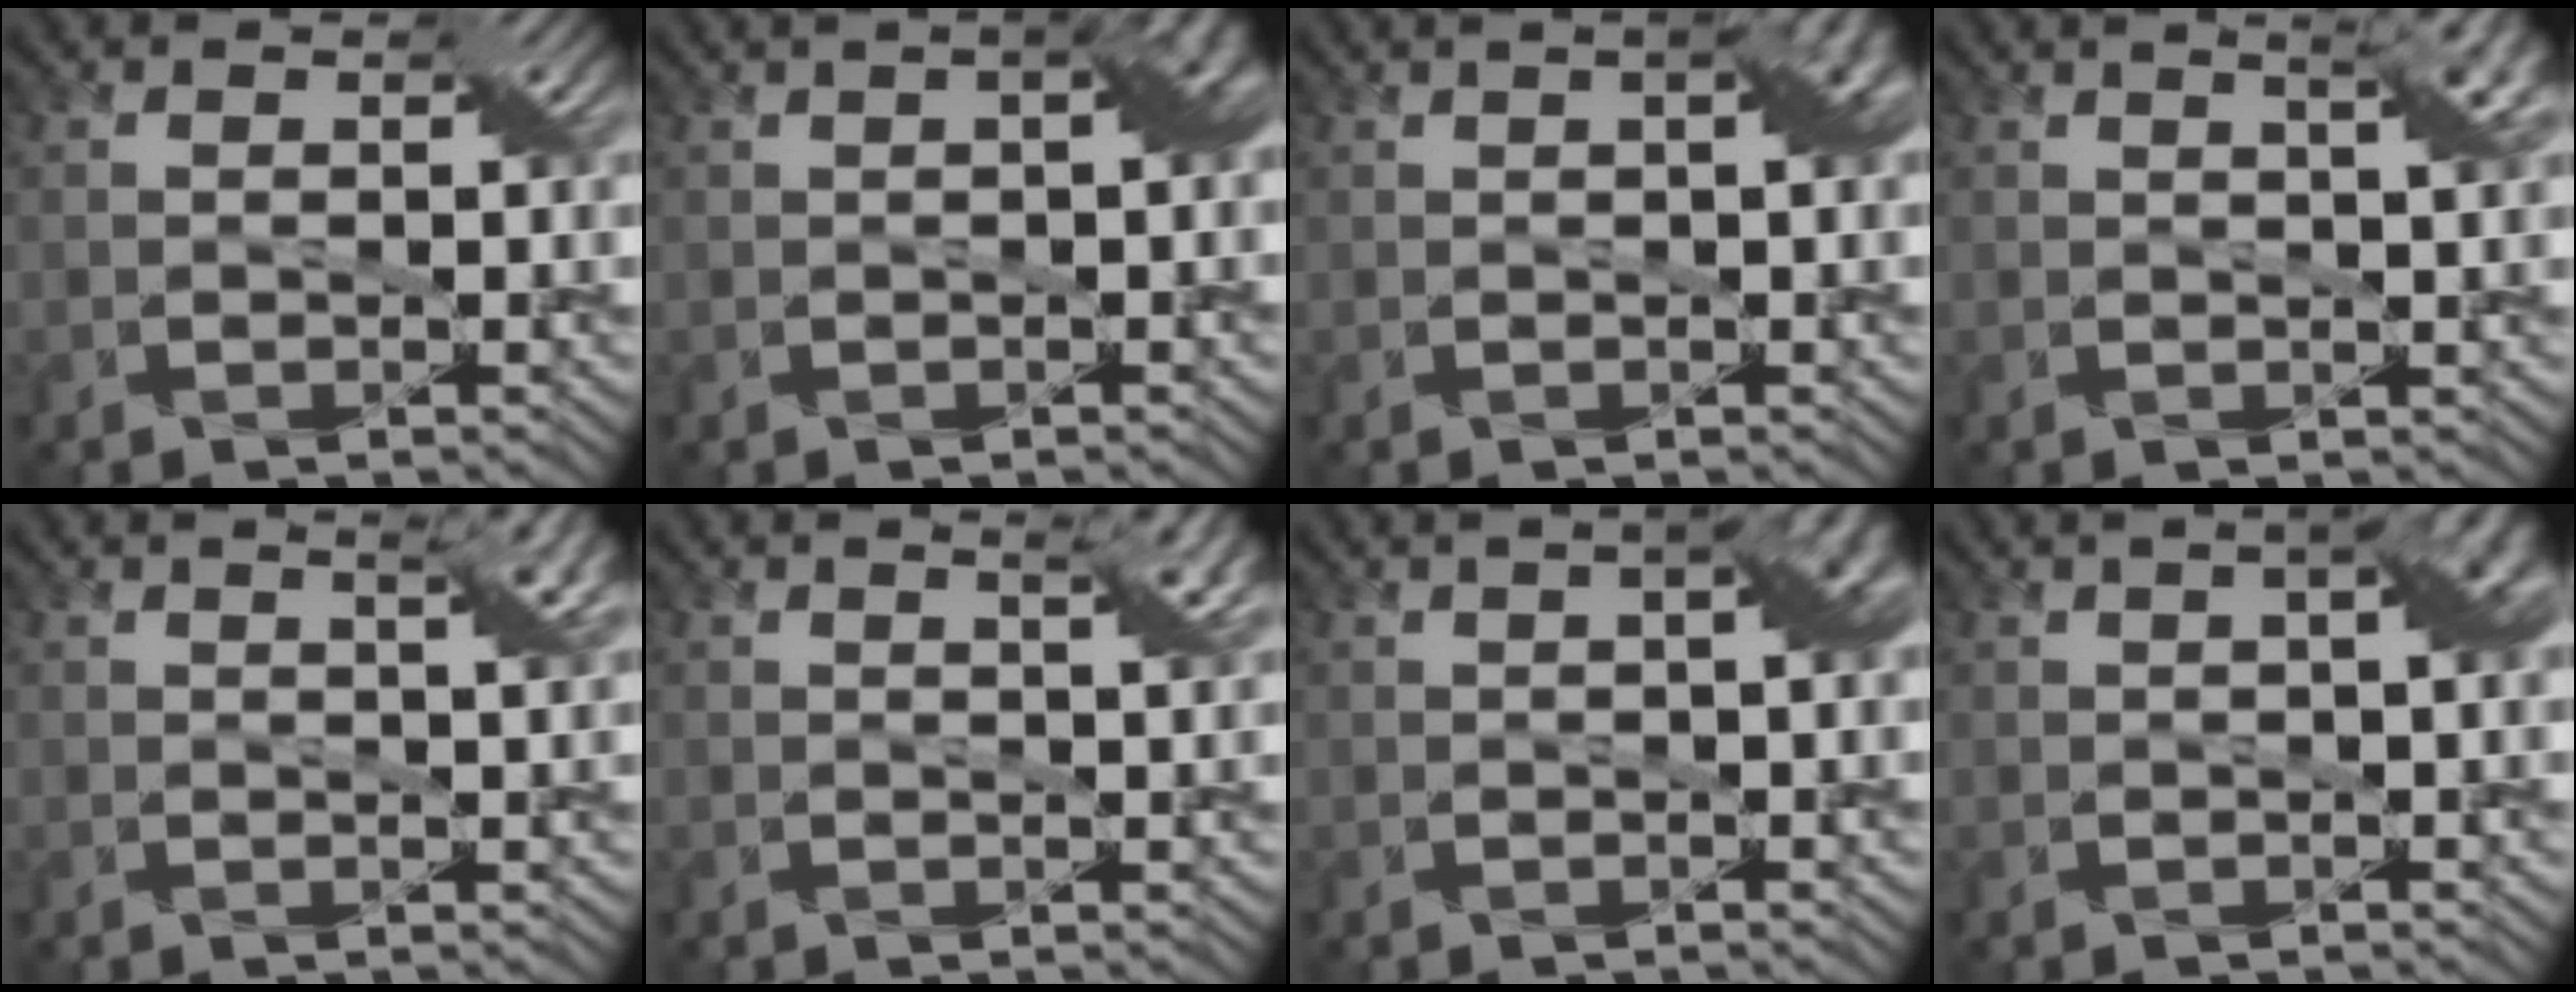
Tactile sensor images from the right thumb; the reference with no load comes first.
{"total": 3.5, "force": [0.4, 1.0, 3.3], "torque": [-0.039, 0.015, 0.009]}
{"total": 3.0, "force": [0.6, 0.6, 2.8], "torque": [-0.037, 0.017, 0.007]}
{"total": 4.8, "force": [2.4, 1.2, 4.0], "torque": [-0.049, 0.019, 0.021]}
{"total": 3.9, "force": [2.0, 0.8, 3.3], "torque": [-0.048, 0.012, 0.021]}
{"total": 3.2, "force": [1.7, 0.6, 2.7], "torque": [-0.041, 0.007, 0.022]}
{"total": 4.0, "force": [0.8, 1.1, 3.7], "torque": [-0.041, 0.020, 0.009]}
{"total": 4.4, "force": [1.0, 1.3, 4.1], "torque": [-0.042, 0.023, 0.008]}